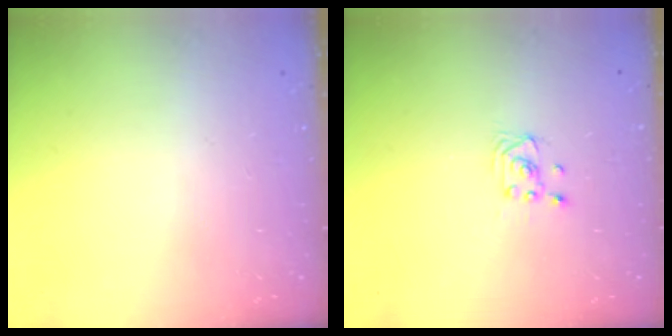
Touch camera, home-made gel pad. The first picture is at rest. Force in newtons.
{"total": 2.6, "press": 2.6, "slide": 0.3}